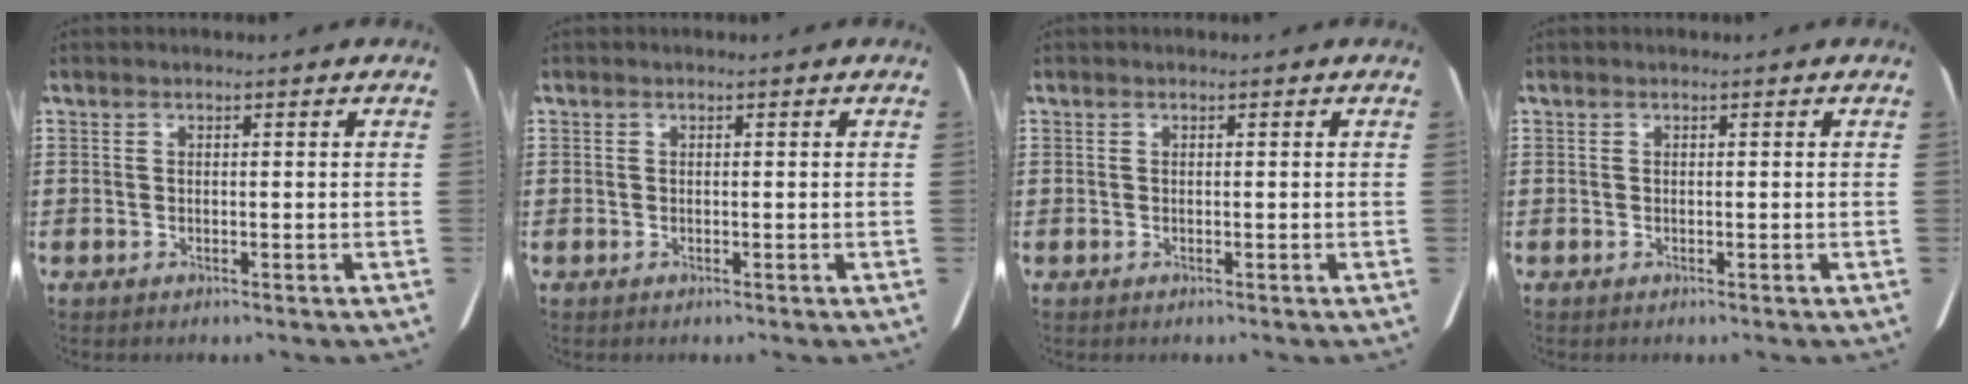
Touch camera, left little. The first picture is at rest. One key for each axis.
{"total": 0.0}
{"total": 0.0}
{"total": 0.0}